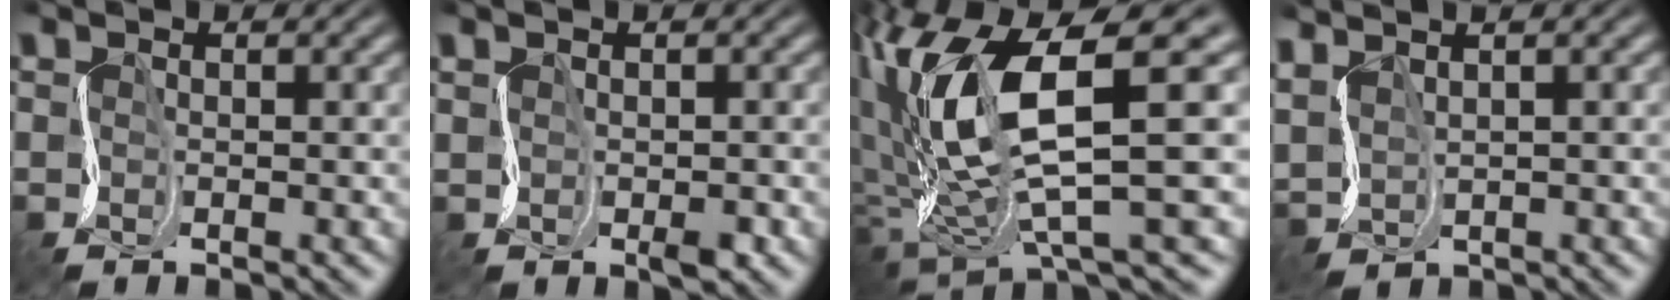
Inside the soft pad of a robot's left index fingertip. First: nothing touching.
{"total": 2.1, "force": [-0.4, 1.1, 1.7], "torque": [-0.030, -0.006, -0.003]}
{"total": 12.0, "force": [2.2, 3.4, 11.3], "torque": [-0.226, -0.002, 0.043]}
{"total": 4.0, "force": [2.4, 1.6, 2.8], "torque": [-0.086, 0.017, 0.051]}